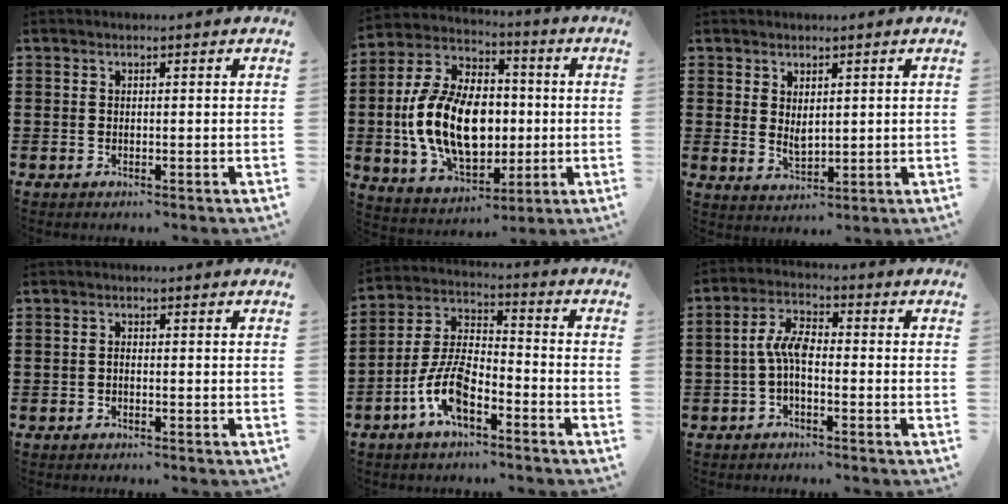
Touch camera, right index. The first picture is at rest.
{"total": 15.7, "force": [-1.3, 9.8, 12.1], "torque": [-0.275, 0.001, -0.024]}
{"total": 2.6, "force": [1.5, 1.5, 1.5], "torque": [-0.023, -0.001, 0.027]}
{"total": 0.6, "force": [-0.4, 0.1, 0.4], "torque": [-0.010, -0.003, -0.007]}
{"total": 8.8, "force": [-4.6, 3.8, 6.5], "torque": [-0.162, -0.002, -0.095]}
{"total": 5.1, "force": [-1.0, 2.0, 4.6], "torque": [-0.105, 0.001, -0.023]}